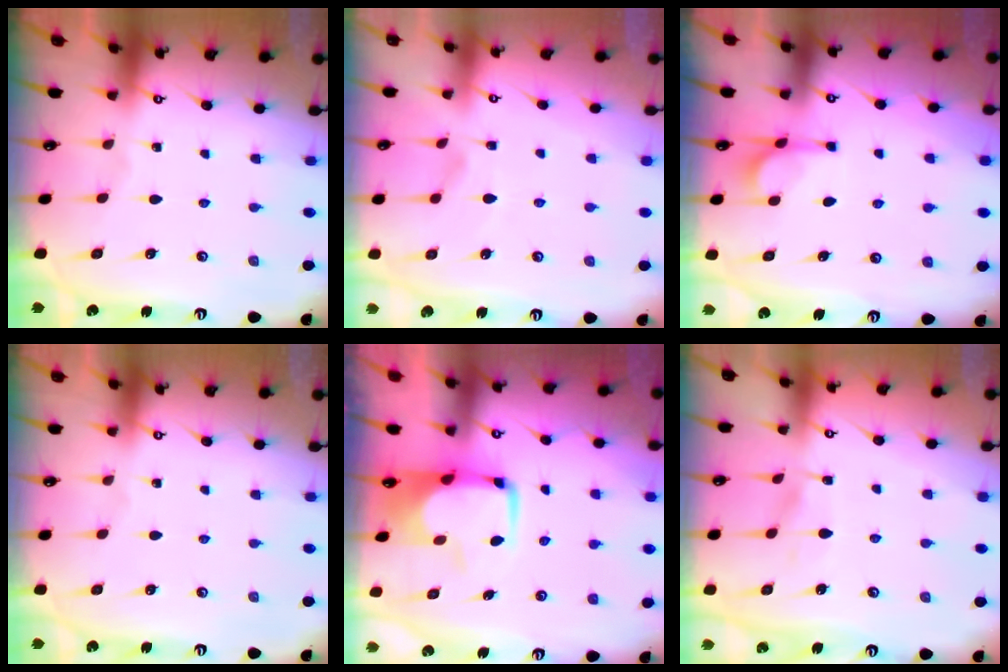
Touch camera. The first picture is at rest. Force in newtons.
{"total": 1.5, "press": 0.9, "slide": 1.2}
{"total": 4.3, "press": 4.2, "slide": 0.6}
{"total": 0.0}
{"total": 0.6, "press": 0.3, "slide": 0.5}
{"total": 5.2, "press": 5.2, "slide": 0.3}